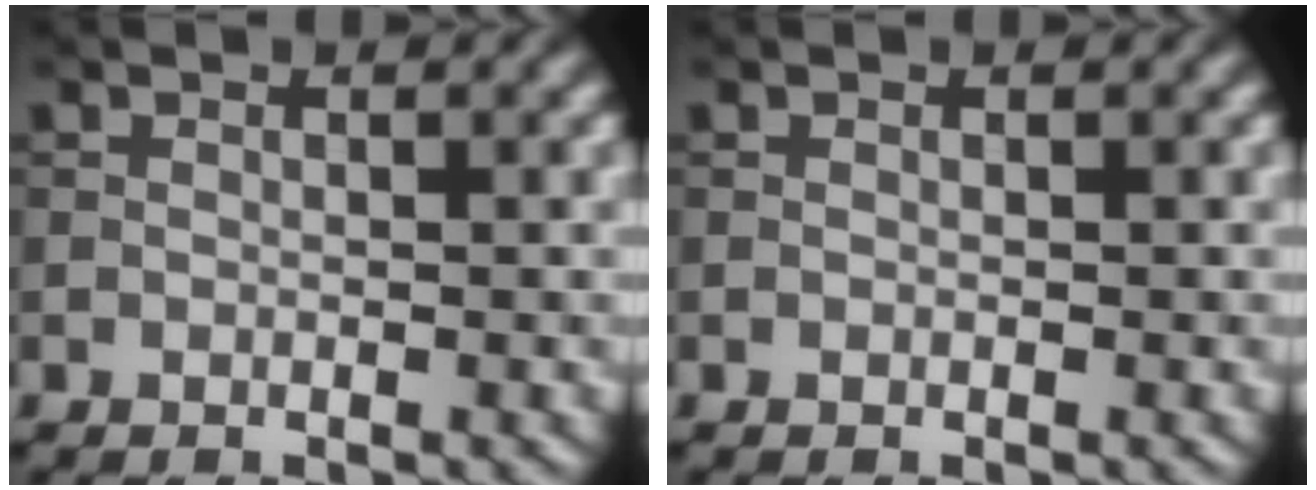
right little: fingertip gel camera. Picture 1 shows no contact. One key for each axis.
{"total": 0.0}